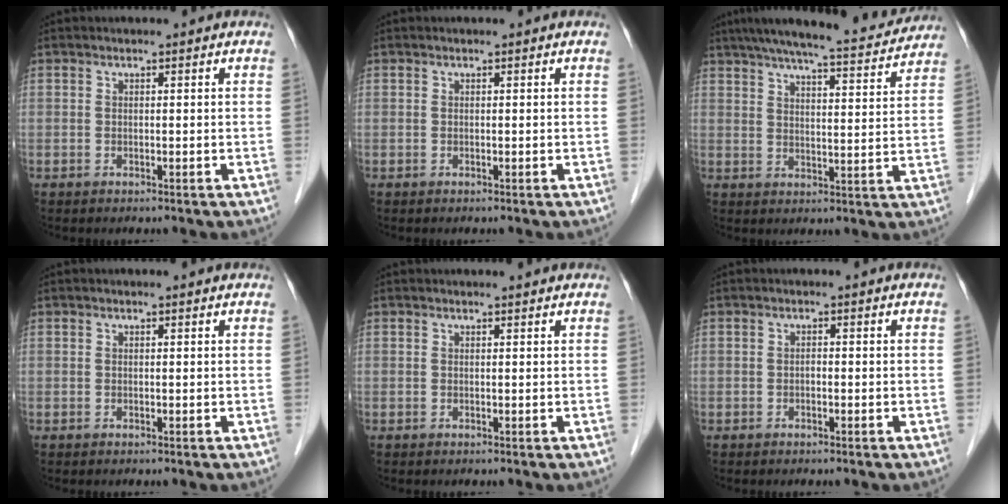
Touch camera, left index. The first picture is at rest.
{"total": 0.0}
{"total": 16.7, "force": [15.0, 1.5, 7.2], "torque": [-0.111, 0.008, 0.204]}
{"total": 0.0}
{"total": 0.6, "force": [0.6, -0.1, 0.0], "torque": [-0.011, -0.004, 0.006]}
{"total": 0.6, "force": [-0.3, 0.3, 0.4], "torque": [-0.006, 0.003, -0.005]}